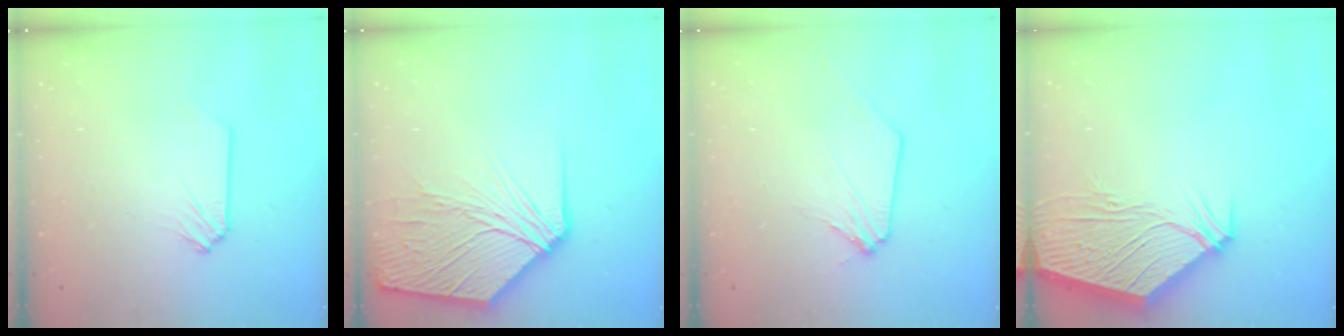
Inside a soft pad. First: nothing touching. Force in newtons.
{"total": 14.5, "press": 14.4, "slide": 1.9}
{"total": 1.5, "press": 1.4, "slide": 0.3}
{"total": 13.1, "press": 13.0, "slide": 1.6}